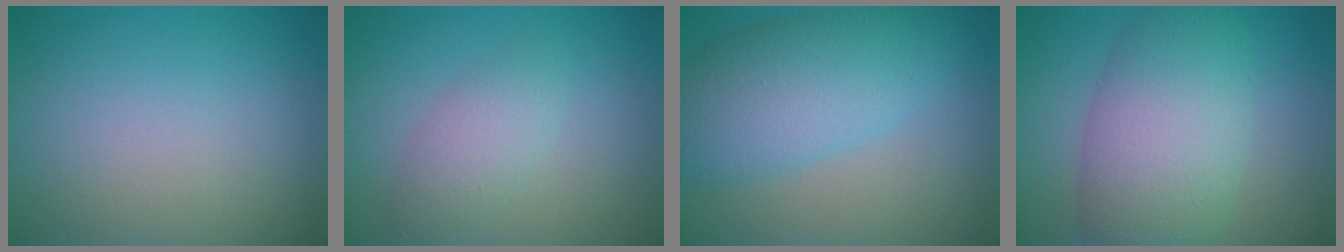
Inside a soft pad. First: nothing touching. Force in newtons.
{"total": 2.7, "press": 2.7, "slide": 0.1}
{"total": 7.4, "press": 7.4, "slide": 0.3}
{"total": 8.7, "press": 8.7, "slide": 0.4}